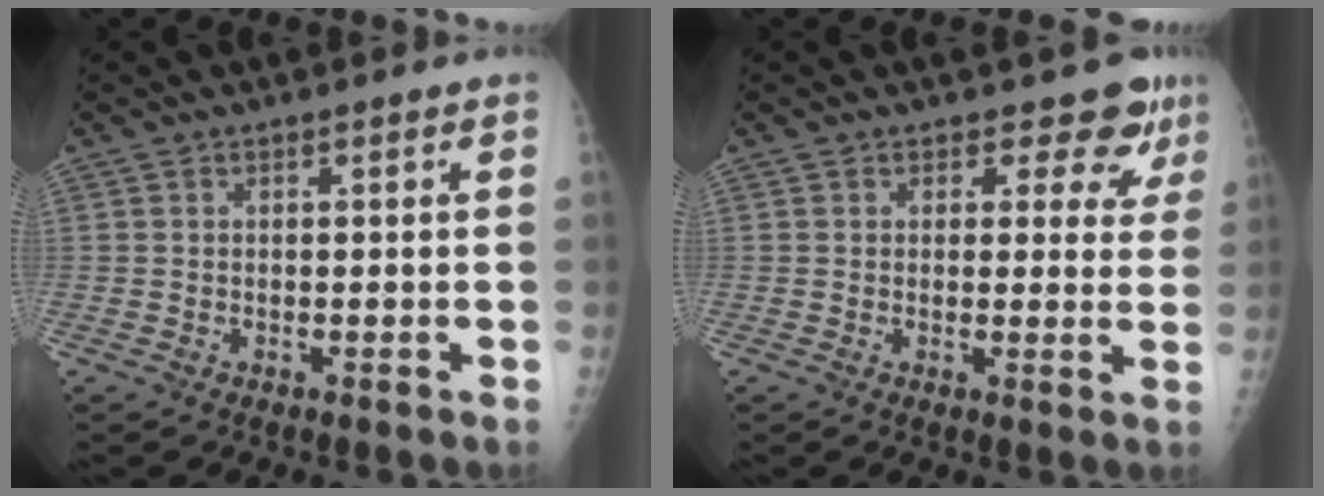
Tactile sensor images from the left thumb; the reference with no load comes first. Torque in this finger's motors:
{"motor_torque": [-0.22, -0.15, -0.23, -0.21, 0.07]}